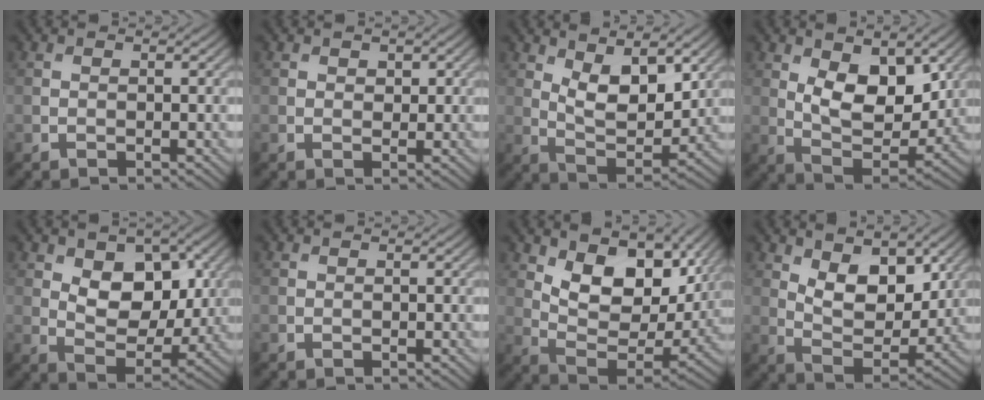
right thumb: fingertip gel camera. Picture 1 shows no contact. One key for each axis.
{"total": 1.2, "fx": 0.7, "fy": 0.9, "fz": 0.6, "tx": -0.009, "ty": -0.004, "tz": 0.013}
{"total": 8.5, "fx": 3.6, "fy": 4.0, "fz": 6.6, "tx": -0.129, "ty": -0.010, "tz": 0.068}
{"total": 10.0, "fx": 3.1, "fy": 5.6, "fz": 7.8, "tx": -0.152, "ty": -0.016, "tz": 0.053}
{"total": 8.8, "fx": 2.8, "fy": 5.5, "fz": 6.2, "tx": -0.115, "ty": -0.011, "tz": 0.041}
{"total": 0.0}
{"total": 12.3, "fx": 5.7, "fy": 6.5, "fz": 8.8, "tx": -0.167, "ty": -0.015, "tz": 0.102}
{"total": 8.8, "fx": 4.0, "fy": 4.6, "fz": 6.3, "tx": -0.124, "ty": -0.012, "tz": 0.070}